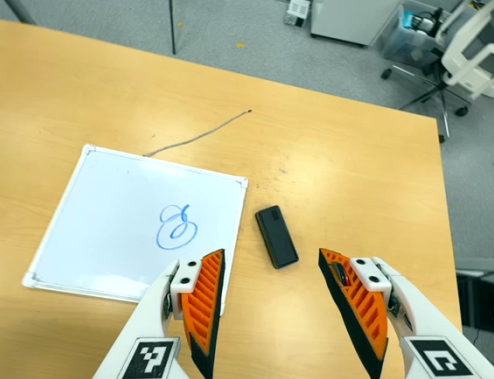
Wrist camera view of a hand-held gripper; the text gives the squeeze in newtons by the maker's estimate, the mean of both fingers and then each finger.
{"total": 0.0}